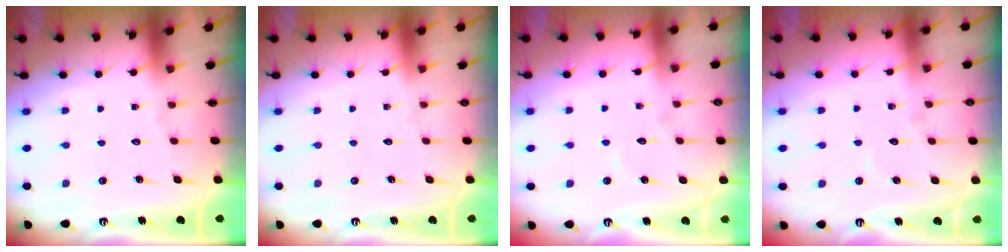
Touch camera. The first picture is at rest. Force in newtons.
{"total": 0.0}
{"total": 3.0, "press": 3.0, "slide": 0.3}
{"total": 3.2, "press": 3.2, "slide": 0.2}